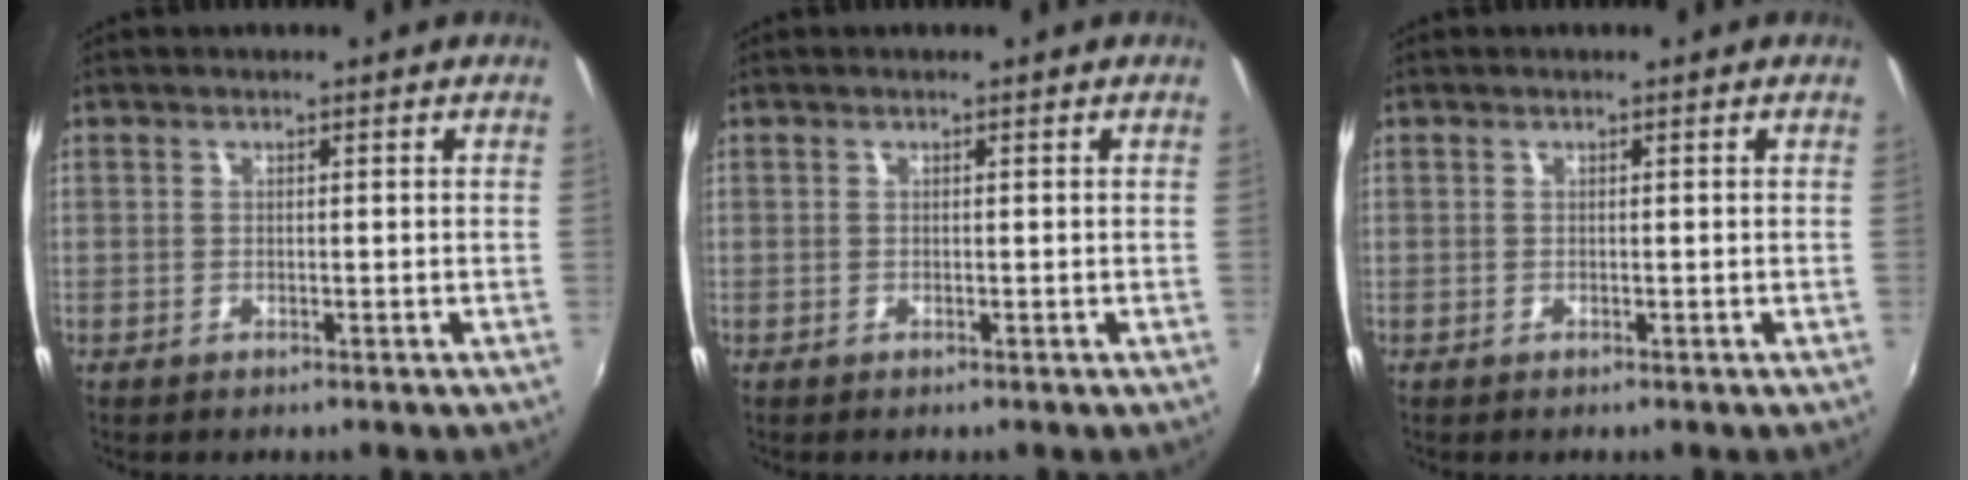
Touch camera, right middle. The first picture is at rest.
{"total": 0.0}
{"total": 0.0}